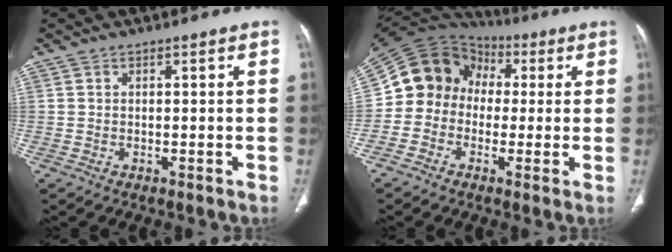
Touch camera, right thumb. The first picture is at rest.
{"total": 13.1, "force": [0.0, 11.7, 5.8], "torque": [-0.084, 0.046, -0.011]}